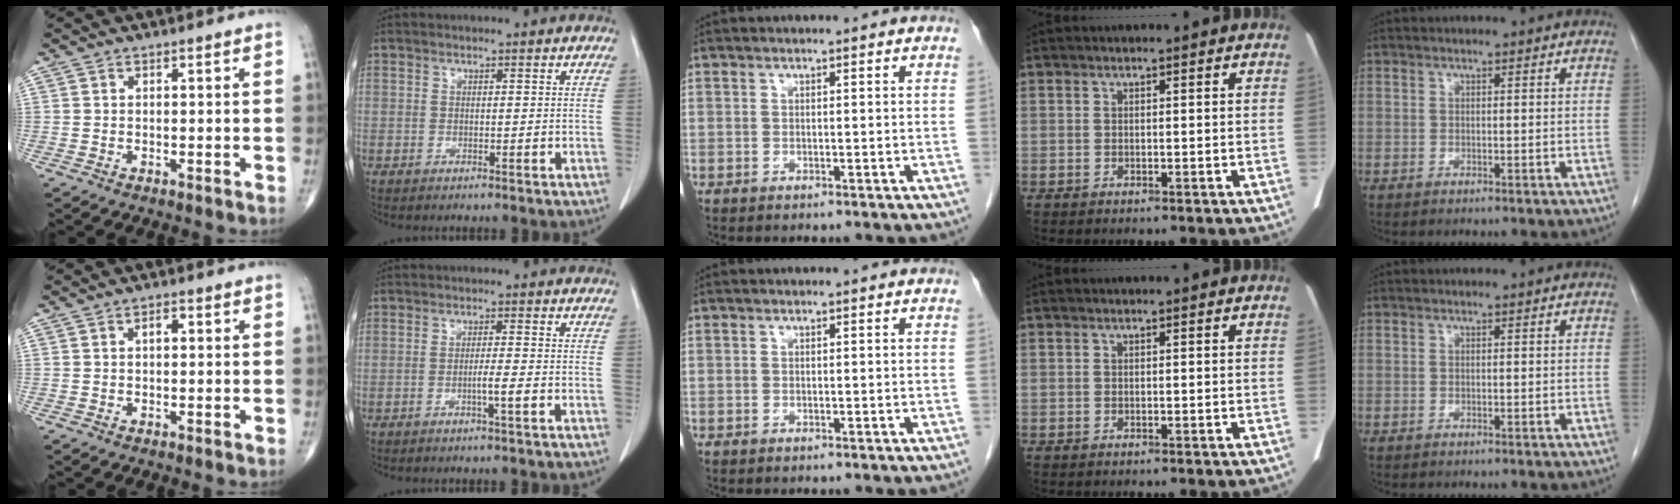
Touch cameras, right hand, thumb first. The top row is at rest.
{"thumb": {"total": 1.8, "force": [0.3, 0.9, 1.5], "torque": [-0.020, 0.005, 0.002]}, "index": {"total": 2.6, "force": [-1.0, -0.3, 2.4], "torque": [-0.043, -0.002, -0.018]}}